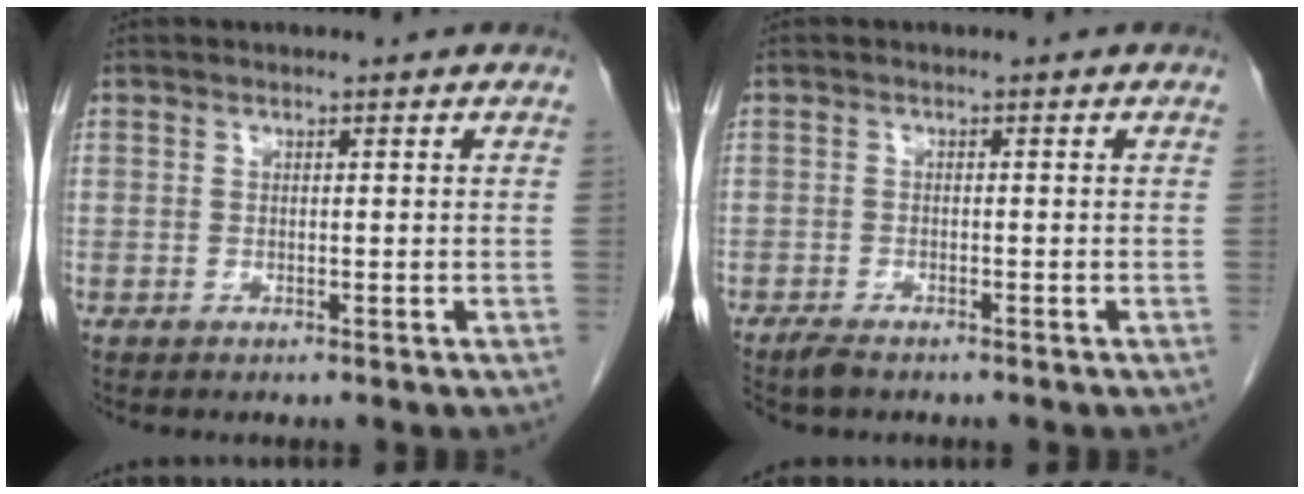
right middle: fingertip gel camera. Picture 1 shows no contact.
{"total": 2.2, "force": [-1.8, 0.6, 1.0], "torque": [-0.025, -0.005, -0.031]}